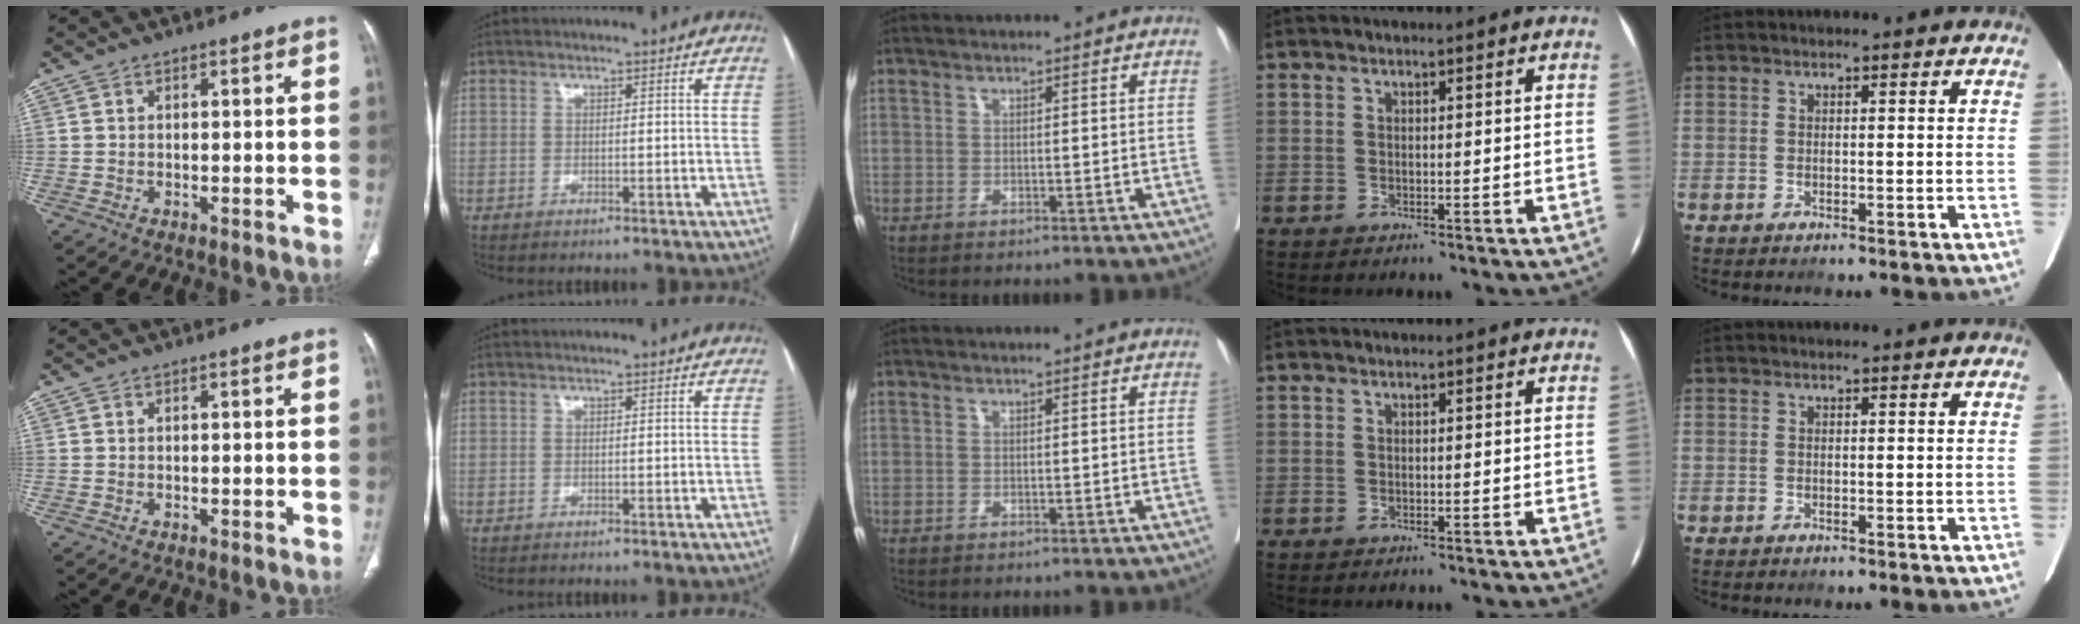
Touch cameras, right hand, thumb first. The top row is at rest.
{}